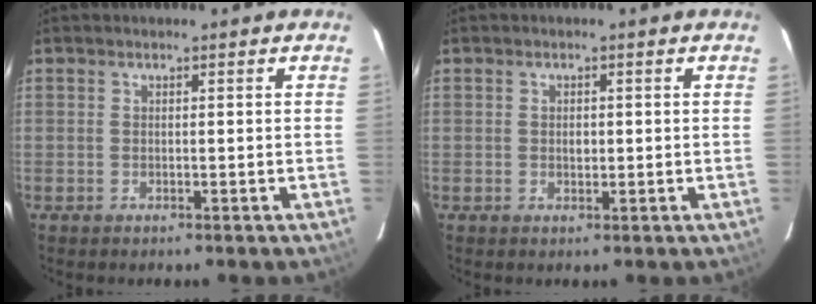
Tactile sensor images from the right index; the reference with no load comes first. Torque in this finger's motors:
{"motor_torque": [0.23, 0.17, 0.10, 0.00]}